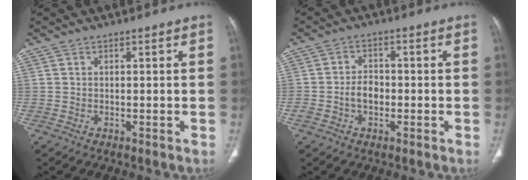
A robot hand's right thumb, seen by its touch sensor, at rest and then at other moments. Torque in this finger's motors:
{"motor_torque": [0.84, 0.96, 0.88, -0.19, 0.03]}